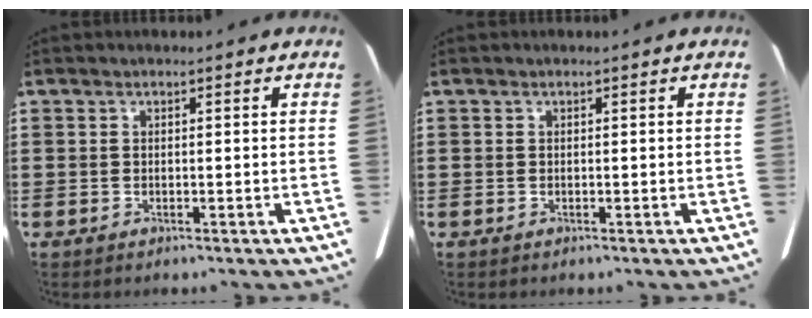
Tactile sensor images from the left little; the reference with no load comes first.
{"total": 0.0}